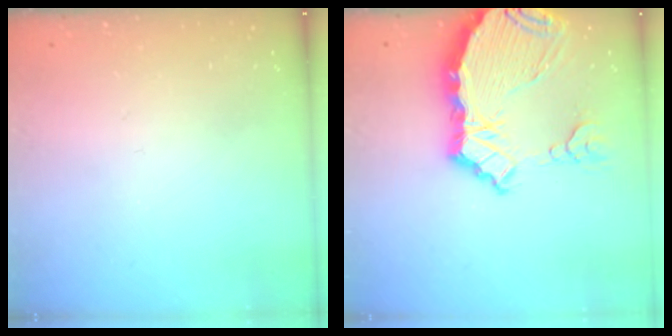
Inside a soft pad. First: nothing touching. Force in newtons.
{"total": 9.3, "press": 8.8, "slide": 3.1}